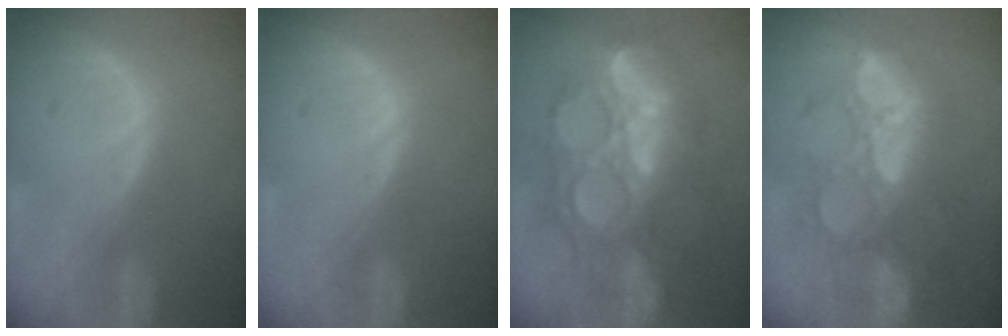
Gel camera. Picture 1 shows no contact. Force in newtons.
{"total": 0.0}
{"total": 13.6, "press": 13.5, "slide": 1.5}
{"total": 10.8, "press": 9.9, "slide": 4.4}